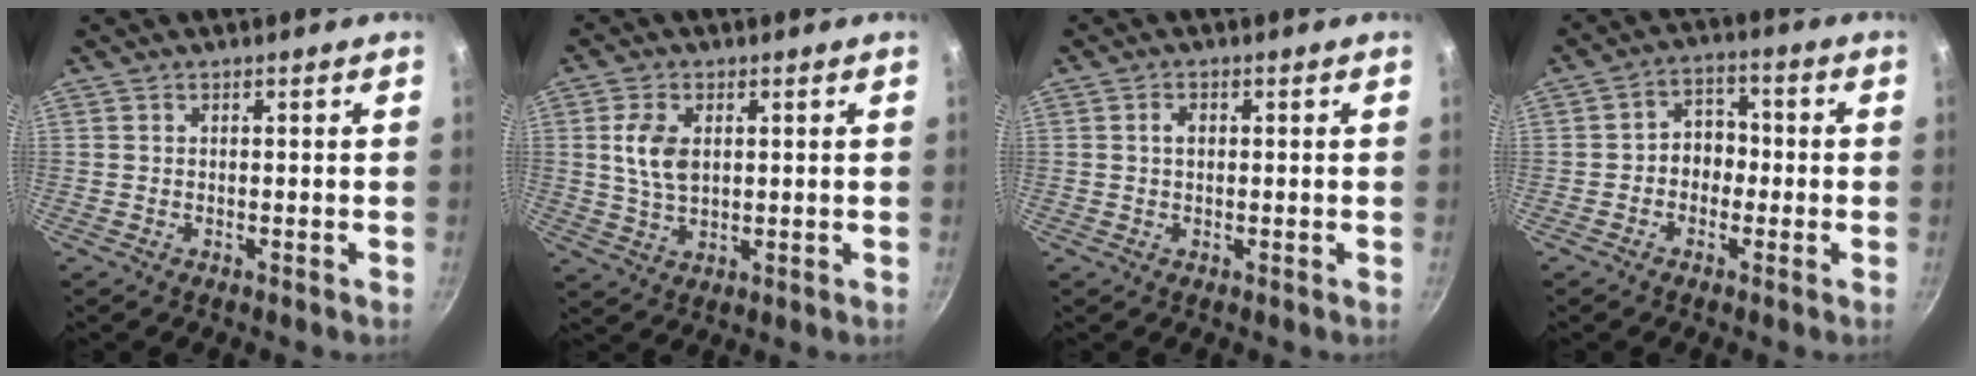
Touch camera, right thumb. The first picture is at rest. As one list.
[{"total": 6.9, "force": [1.5, 4.3, 5.3], "torque": [-0.096, -0.005, 0.029]}, {"total": 1.8, "force": [0.3, 1.3, 1.3], "torque": [-0.019, 0.005, 0.004]}, {"total": 5.7, "force": [-1.0, 4.7, 3.2], "torque": [-0.005, 0.024, -0.025]}]